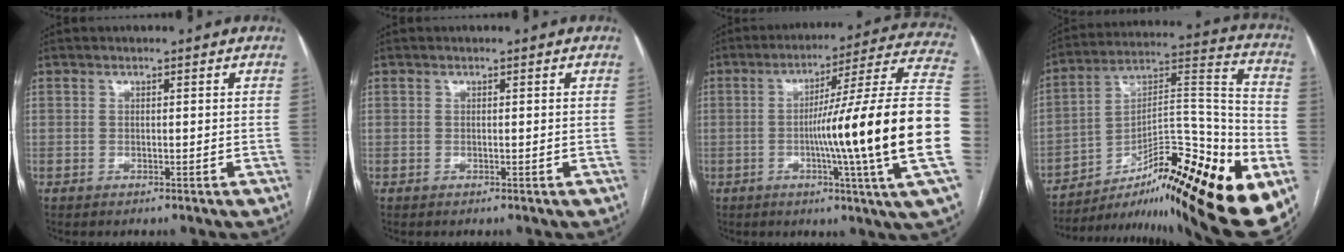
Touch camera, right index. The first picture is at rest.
{"total": 0.0}
{"total": 24.7, "force": [-3.9, -2.4, 24.3], "torque": [-0.284, 0.001, -0.082]}
{"total": 29.6, "force": [-16.4, 5.0, 24.2], "torque": [-0.313, 0.017, -0.252]}